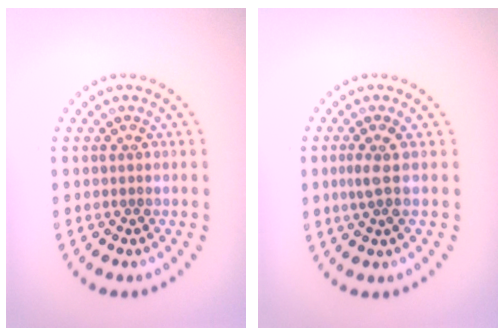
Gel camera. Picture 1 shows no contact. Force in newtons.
{"total": 1.8, "press": 1.4, "slide": 1.2}